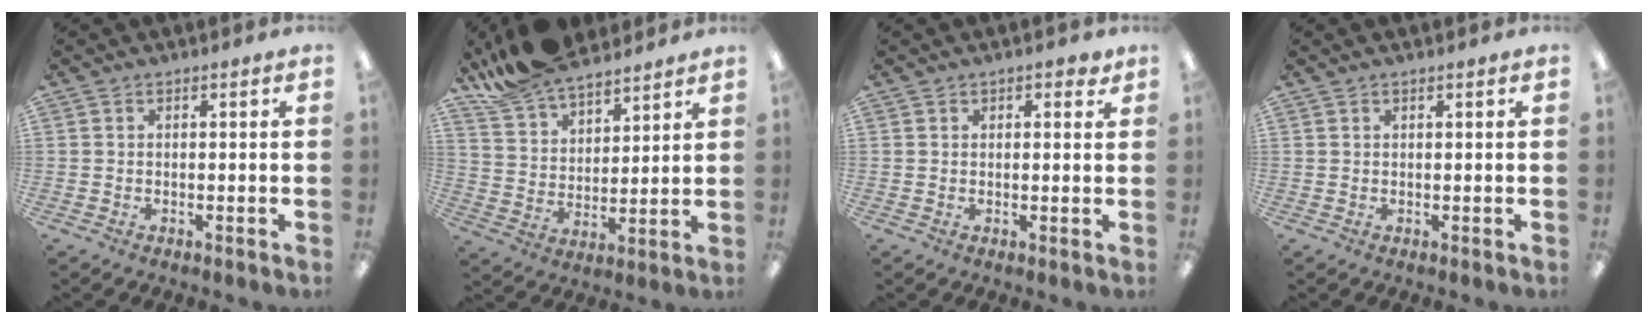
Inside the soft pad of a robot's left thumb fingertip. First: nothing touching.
{"total": 13.3, "force": [11.6, 5.0, 4.0], "torque": [-0.102, -0.064, 0.223]}
{"total": 1.9, "force": [1.4, 0.9, 1.0], "torque": [-0.013, 0.001, 0.022]}
{"total": 0.6, "force": [0.4, 0.1, 0.3], "torque": [-0.007, 0.002, 0.007]}